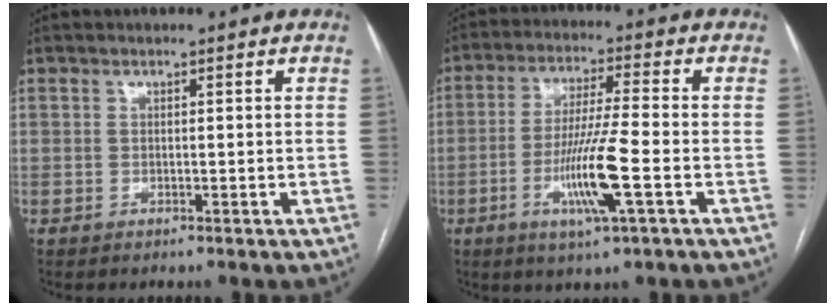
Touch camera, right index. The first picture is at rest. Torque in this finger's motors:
{"motor_torque": [2.06, -0.08, 1.05, 0.21]}